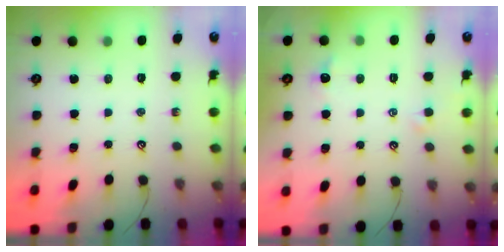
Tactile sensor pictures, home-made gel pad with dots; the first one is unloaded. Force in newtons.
{"total": 1.1, "press": 0.9, "slide": 0.7}